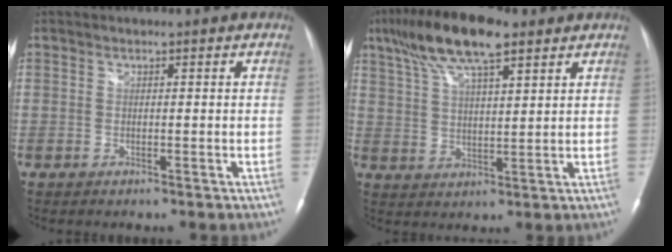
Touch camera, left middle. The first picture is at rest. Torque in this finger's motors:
{"motor_torque": [1.24, -0.59, 0.19, 0.17]}